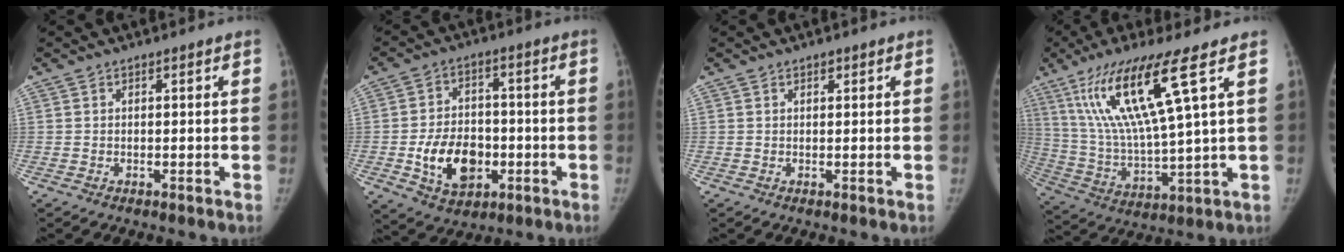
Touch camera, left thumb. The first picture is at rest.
{"total": 12.1, "force": [-3.0, 8.5, 8.1], "torque": [-0.109, 0.011, -0.045]}
{"total": 0.9, "force": [0.6, 0.5, 0.5], "torque": [-0.002, -0.003, 0.007]}
{"total": 17.9, "force": [8.4, 1.7, 15.7], "torque": [-0.319, -0.033, 0.163]}